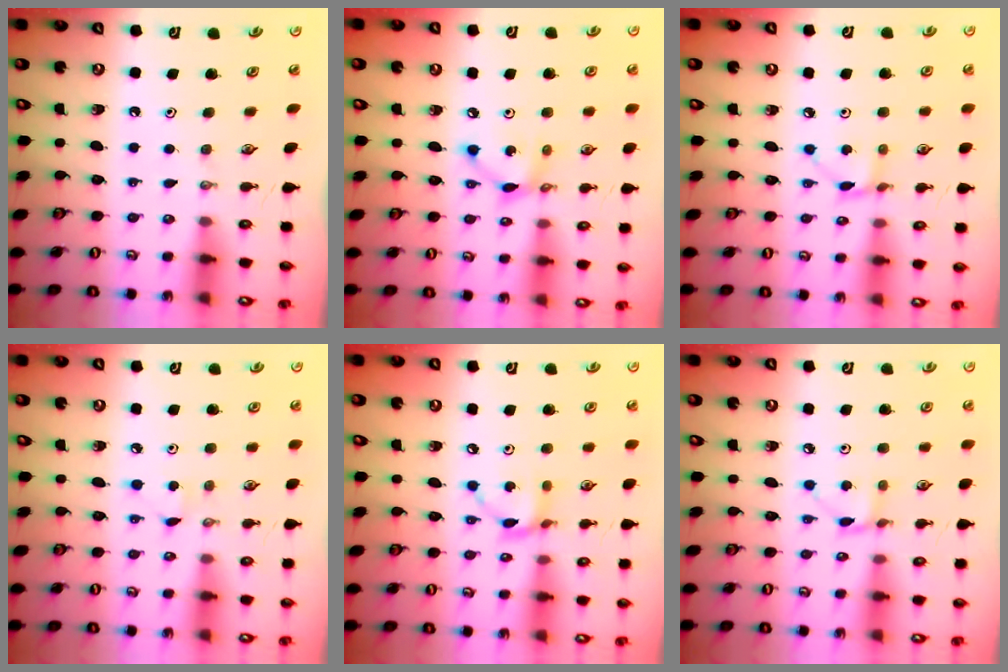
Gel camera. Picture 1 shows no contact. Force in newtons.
{"total": 7.9, "press": 7.9, "slide": 0.3}
{"total": 2.9, "press": 2.9, "slide": 0.2}
{"total": 2.9, "press": 2.8, "slide": 0.3}
{"total": 6.7, "press": 6.7, "slide": 0.2}
{"total": 2.8, "press": 2.8, "slide": 0.1}